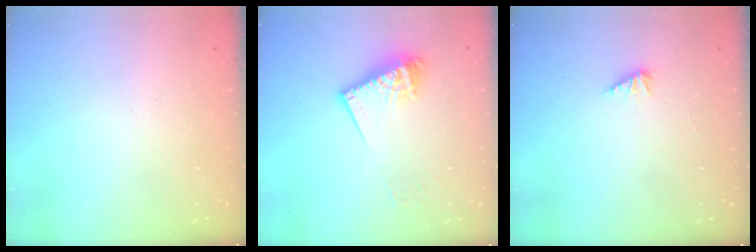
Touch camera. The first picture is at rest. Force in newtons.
{"total": 11.7, "press": 11.7, "slide": 1.3}
{"total": 2.0, "press": 2.0, "slide": 0.3}